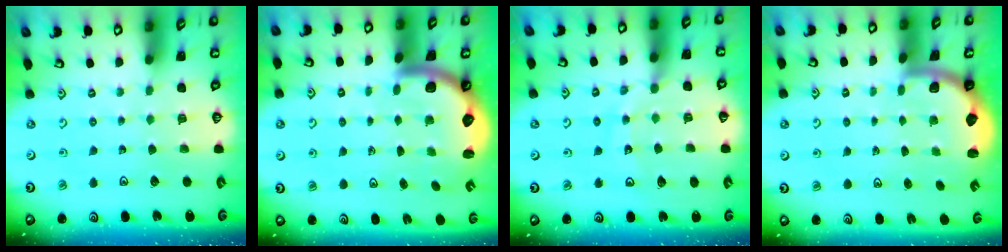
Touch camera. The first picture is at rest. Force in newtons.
{"total": 2.9, "press": 2.9, "slide": 0.5}
{"total": 12.0, "press": 11.9, "slide": 1.5}
{"total": 2.0, "press": 2.0, "slide": 0.5}